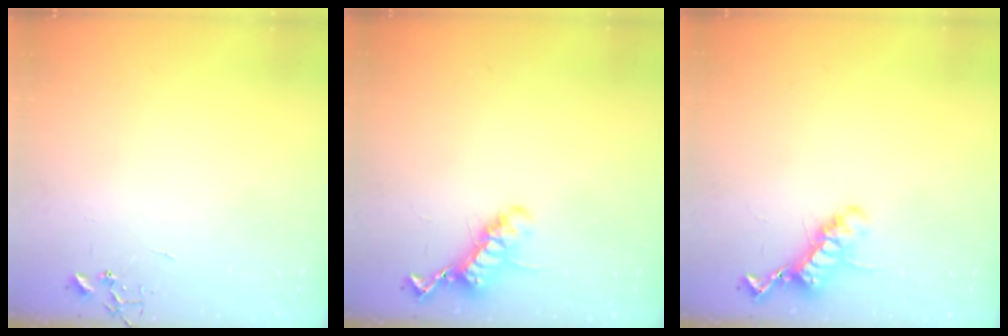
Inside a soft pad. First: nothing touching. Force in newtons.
{"total": 12.2, "press": 12.2, "slide": 0.6}
{"total": 12.2, "press": 12.2, "slide": 0.6}